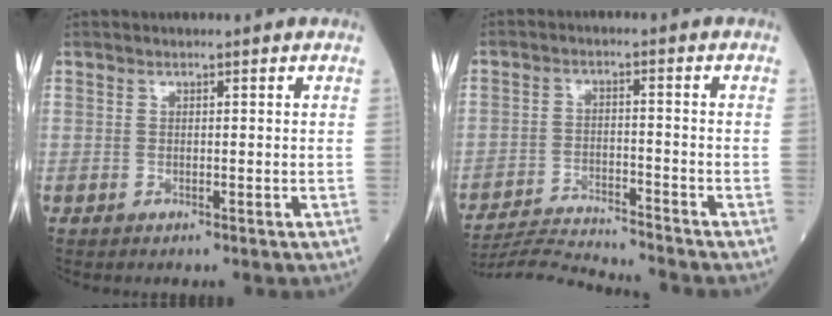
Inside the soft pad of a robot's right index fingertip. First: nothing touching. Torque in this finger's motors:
{"motor_torque": [-0.18, -0.23, 0.07, 0.01]}